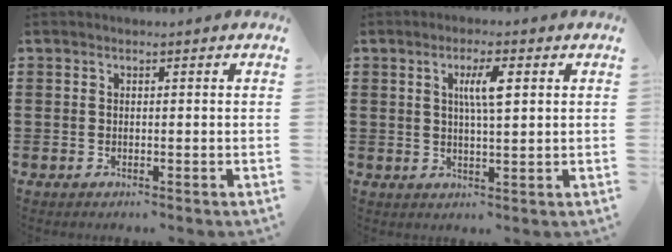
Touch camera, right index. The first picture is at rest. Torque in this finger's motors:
{"motor_torque": [0.47, -0.40, 0.11, 0.11]}